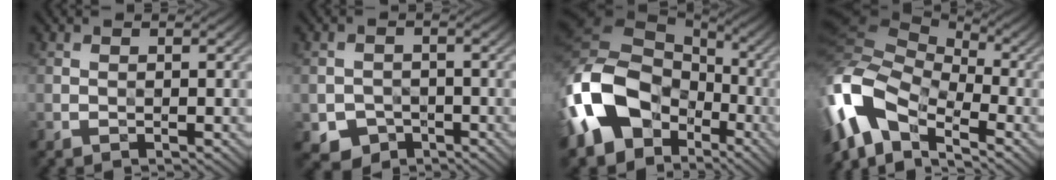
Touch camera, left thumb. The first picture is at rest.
{"total": 3.6, "force": [-2.0, 2.7, 1.2], "torque": [-0.022, -0.010, -0.037]}
{"total": 17.4, "force": [-5.6, 12.8, 10.4], "torque": [-0.250, -0.022, -0.107]}
{"total": 13.6, "force": [-4.1, 7.9, 10.3], "torque": [-0.243, -0.008, -0.087]}